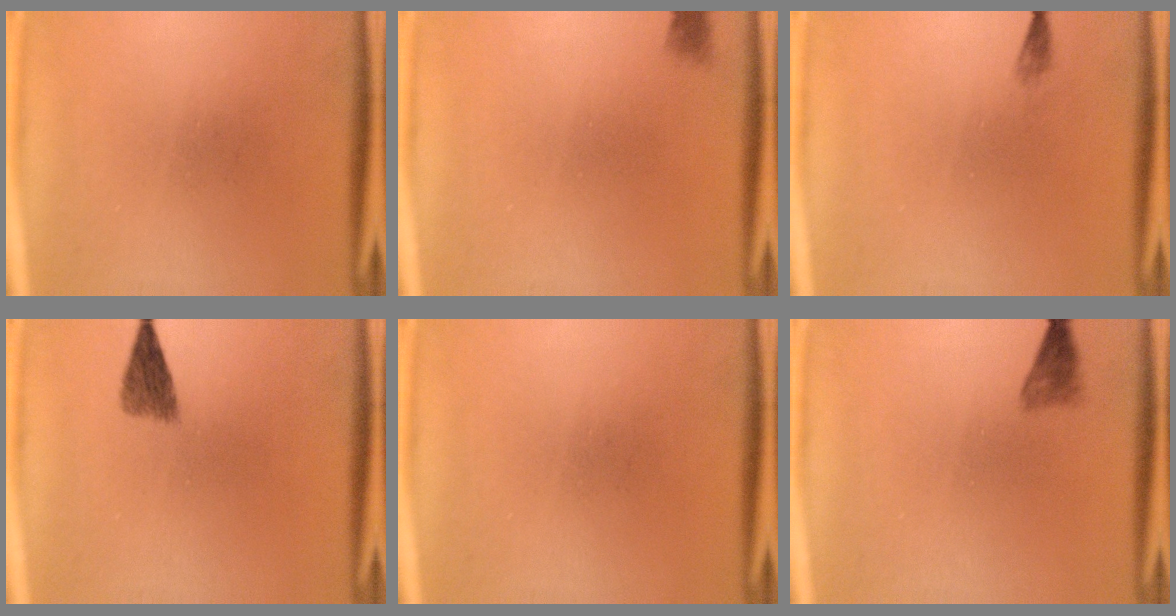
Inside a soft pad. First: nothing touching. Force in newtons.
{"total": 1.1}
{"total": 0.7}
{"total": 2.9}
{"total": 0.0}
{"total": 1.9}